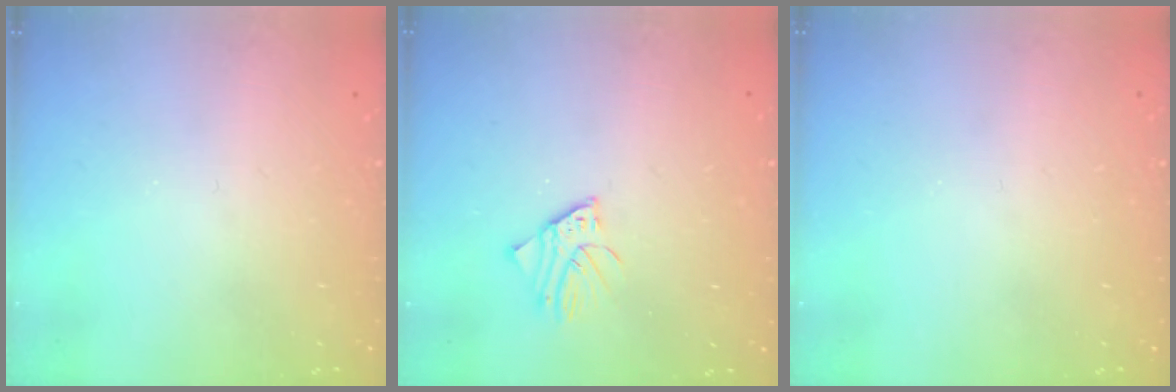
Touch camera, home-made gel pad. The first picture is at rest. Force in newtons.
{"total": 1.6, "press": 1.6, "slide": 0.2}
{"total": 0.0}